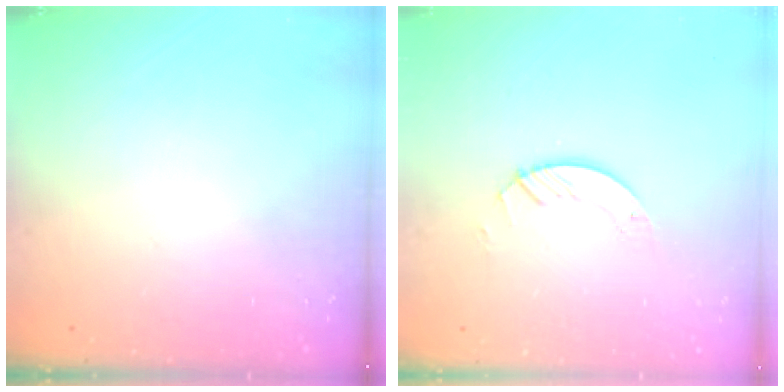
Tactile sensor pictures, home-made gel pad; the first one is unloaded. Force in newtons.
{"total": 2.9, "press": 2.9, "slide": 0.3}